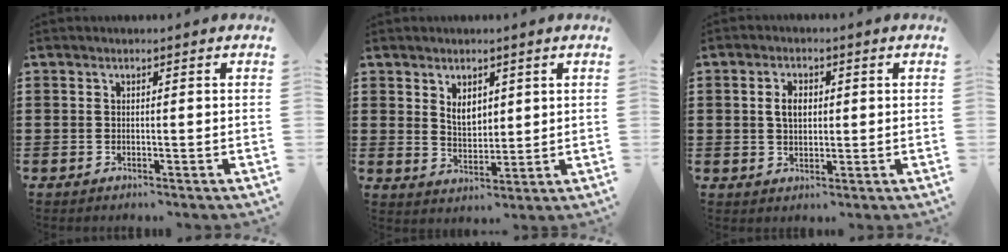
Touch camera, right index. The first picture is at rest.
{"total": 3.7, "force": [1.9, 2.4, 2.1], "torque": [-0.040, 0.006, 0.033]}
{"total": 3.3, "force": [0.4, 2.1, 2.6], "torque": [-0.054, 0.011, 0.006]}